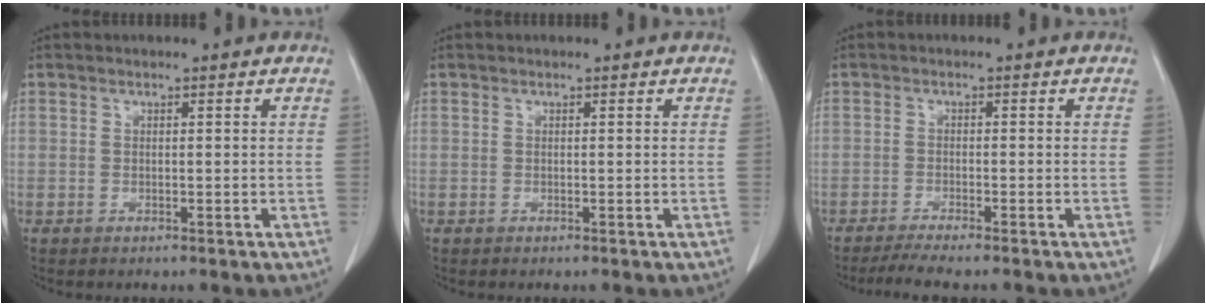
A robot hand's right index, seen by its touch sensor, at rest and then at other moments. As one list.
[{"total": 0.0}, {"total": 4.6, "force": [-3.9, -0.4, 2.4], "torque": [-0.035, -0.012, -0.065]}]